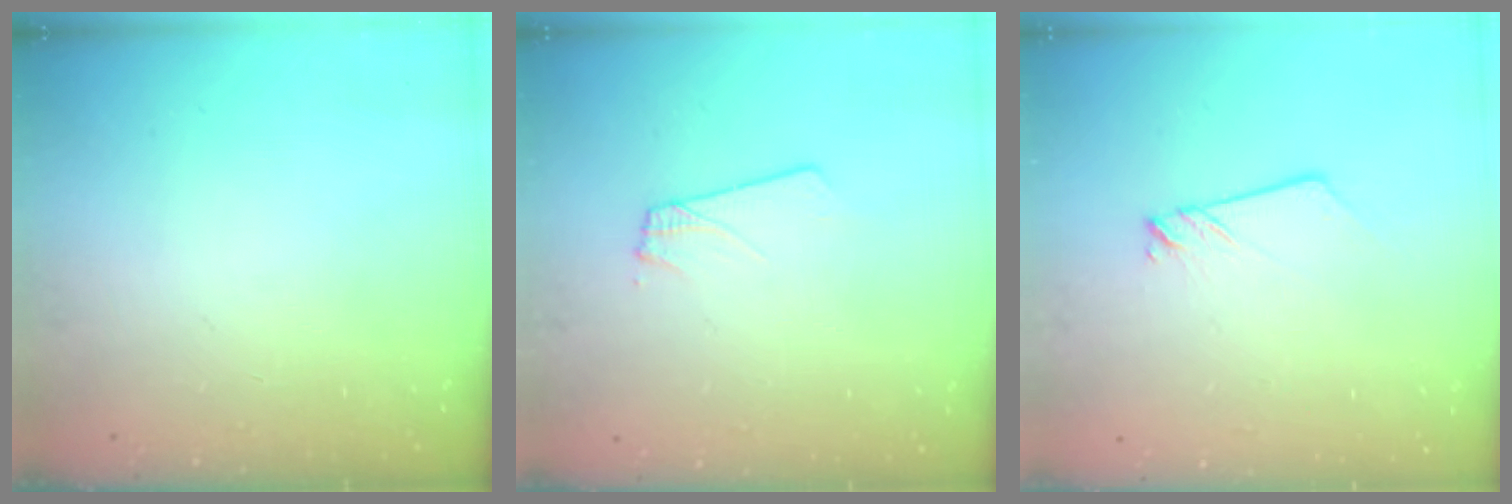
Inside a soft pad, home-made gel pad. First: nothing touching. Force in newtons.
{"total": 1.8, "press": 1.8, "slide": 0.1}
{"total": 2.1, "press": 2.1, "slide": 0.1}